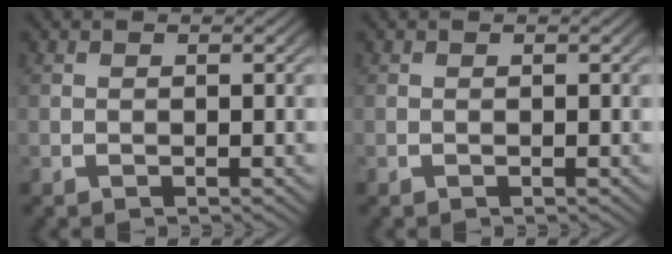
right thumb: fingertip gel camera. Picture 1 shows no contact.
{"total": 0.0}